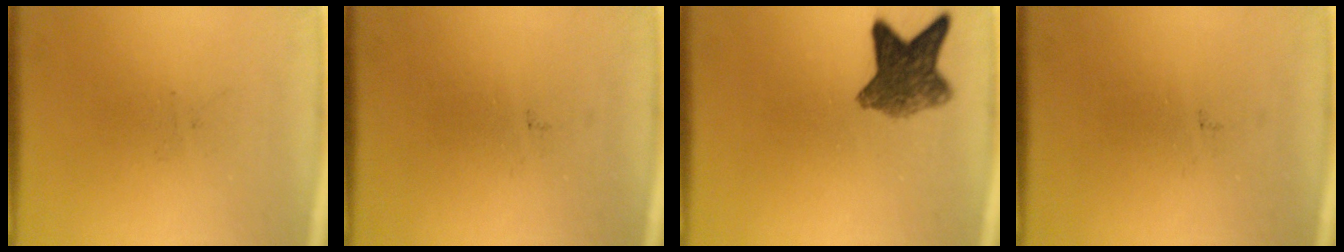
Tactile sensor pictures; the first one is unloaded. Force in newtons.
{"total": 0.0}
{"total": 7.4}
{"total": 0.0}